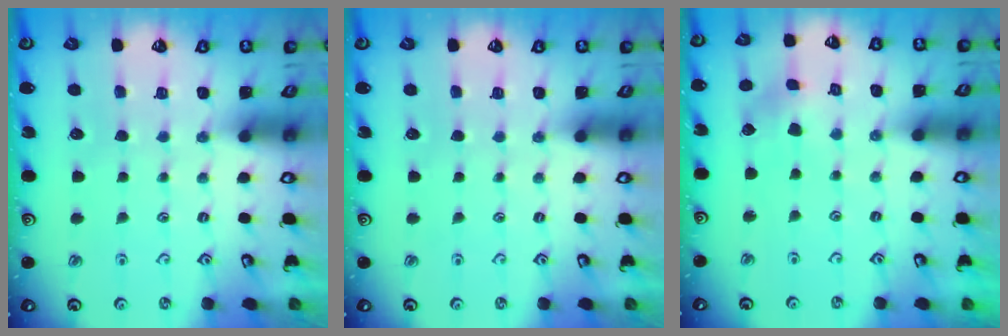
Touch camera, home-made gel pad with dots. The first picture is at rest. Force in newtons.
{"total": 0.0}
{"total": 3.0, "press": 3.0, "slide": 0.4}